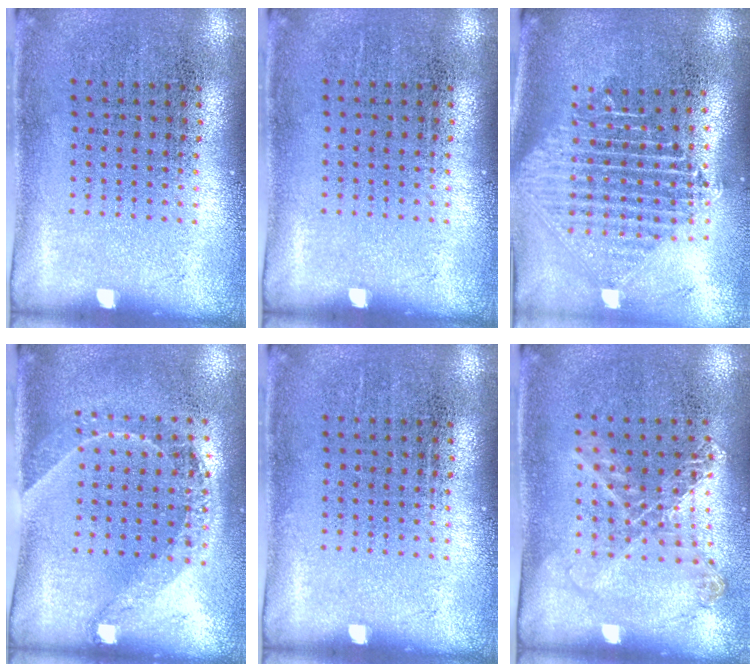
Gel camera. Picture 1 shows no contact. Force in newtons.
{"total": 0.0}
{"total": 2.3, "press": 1.8, "slide": 1.4}
{"total": 1.5, "press": 1.2, "slide": 0.9}
{"total": 0.0}
{"total": 1.2, "press": 1.1, "slide": 0.2}